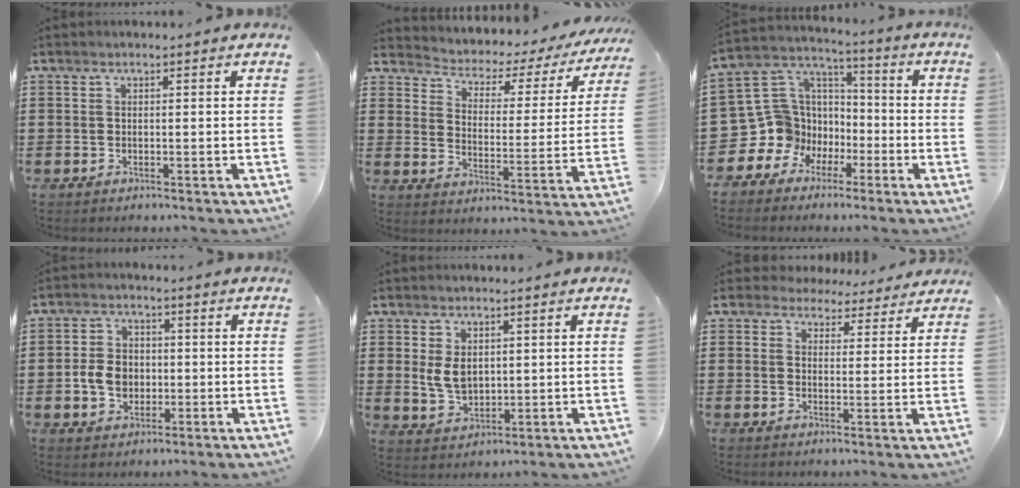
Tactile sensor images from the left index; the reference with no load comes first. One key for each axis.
{"total": 2.5, "fx": 2.0, "fy": 1.2, "fz": 1.0, "tx": -0.037, "ty": -0.022, "tz": 0.020}
{"total": 9.3, "fx": -2.7, "fy": 8.9, "fz": 0.5, "tx": -0.068, "ty": -0.013, "tz": -0.046}
{"total": 5.3, "fx": -0.8, "fy": 4.1, "fz": 3.2, "tx": -0.066, "ty": 0.004, "tz": -0.020}
{"total": 4.5, "fx": 1.1, "fy": 3.0, "fz": 3.2, "tx": -0.067, "ty": 0.001, "tz": 0.016}
{"total": 3.7, "fx": 3.3, "fy": 1.7, "fz": 0.4, "tx": -0.024, "ty": -0.006, "tz": 0.060}